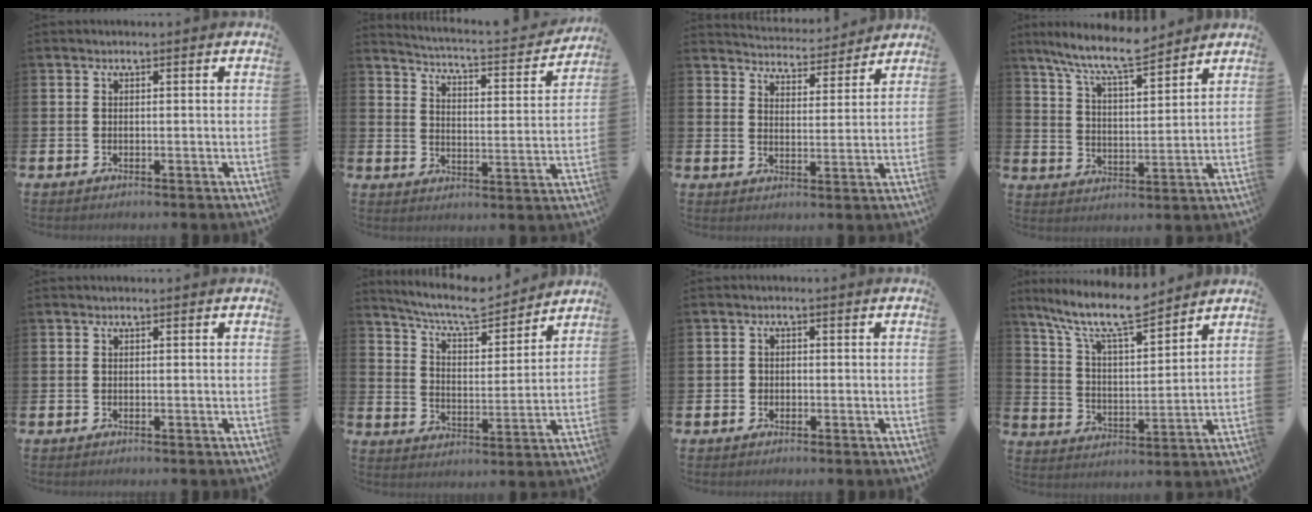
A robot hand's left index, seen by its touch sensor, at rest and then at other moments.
{"total": 3.7, "force": [3.5, 0.2, 1.0], "torque": [-0.036, -0.041, 0.049]}
{"total": 4.6, "force": [4.6, 0.5, -0.2], "torque": [-0.007, -0.040, 0.079]}
{"total": 9.9, "force": [8.7, 1.5, 4.4], "torque": [-0.105, -0.047, 0.152]}
{"total": 0.0}
{"total": 7.8, "force": [7.2, 1.5, 2.6], "torque": [-0.071, -0.048, 0.122]}
{"total": 1.1, "force": [-0.4, 1.0, 0.3], "torque": [-0.001, 0.003, -0.011]}
{"total": 10.7, "force": [9.3, 1.7, 5.1], "torque": [-0.121, -0.052, 0.161]}